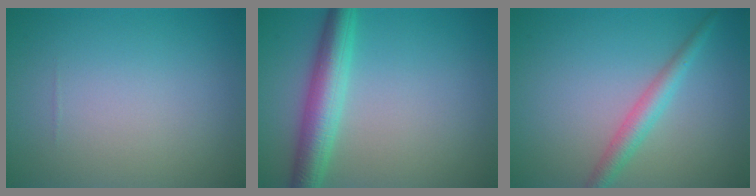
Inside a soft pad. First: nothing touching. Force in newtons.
{"total": 4.7, "press": 4.7, "slide": 0.1}
{"total": 2.6, "press": 2.5, "slide": 0.1}